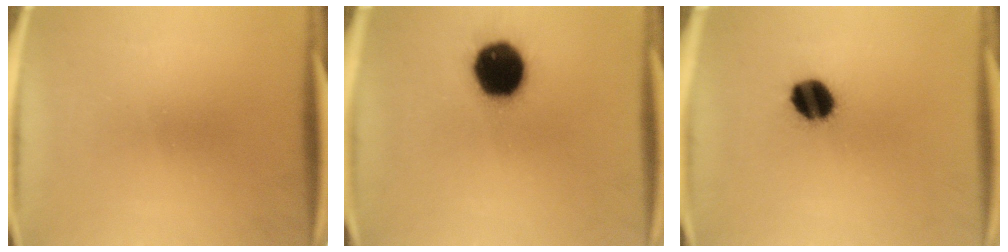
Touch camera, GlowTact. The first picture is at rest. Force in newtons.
{"total": 17.1}
{"total": 9.8}